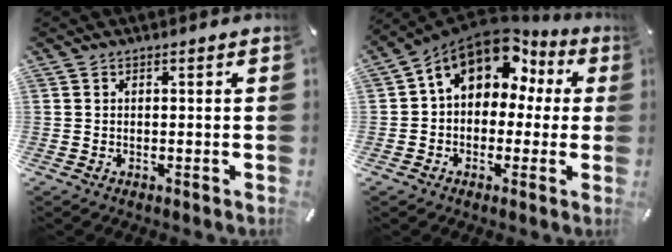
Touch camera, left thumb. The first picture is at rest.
{"total": 13.1, "force": [6.4, 8.8, 7.2], "torque": [-0.122, -0.028, 0.116]}